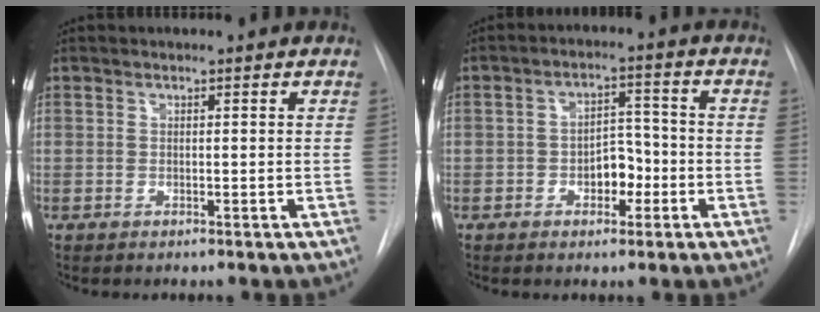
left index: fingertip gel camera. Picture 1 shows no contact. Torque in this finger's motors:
{"motor_torque": [0.23, -0.17, 0.21, 0.03]}